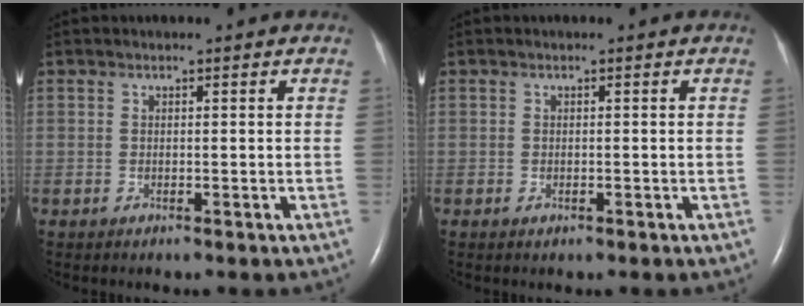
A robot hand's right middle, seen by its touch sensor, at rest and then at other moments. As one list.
[{"total": 0.5, "force": [-0.2, 0.3, 0.3], "torque": [-0.009, 0.000, -0.001]}]